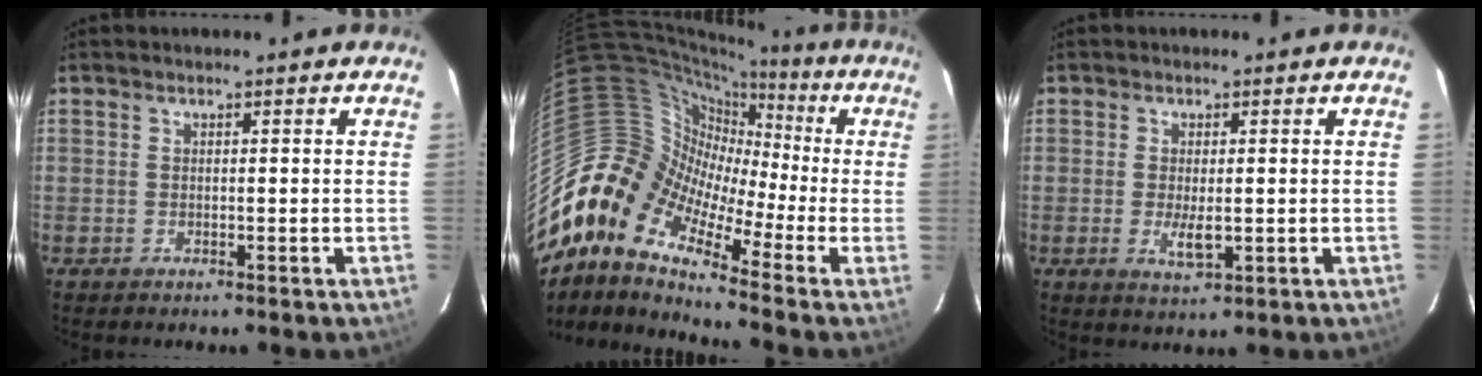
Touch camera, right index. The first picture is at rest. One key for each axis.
{"total": 11.8, "fx": -6.0, "fy": 7.4, "fz": 7.0, "tx": -0.115, "ty": 0.014, "tz": -0.146}
{"total": 4.2, "fx": -0.6, "fy": 1.7, "fz": 3.8, "tx": -0.071, "ty": -0.010, "tz": -0.007}